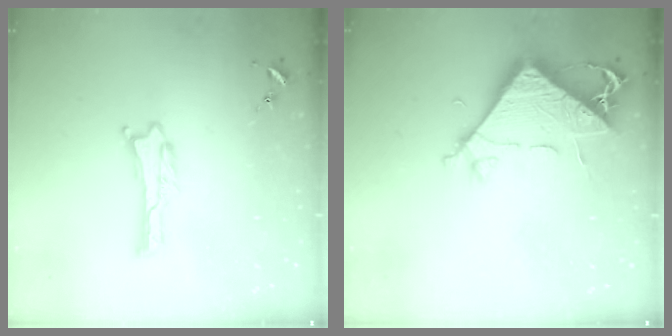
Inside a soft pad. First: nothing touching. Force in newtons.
{"total": 7.6, "press": 7.5, "slide": 1.2}